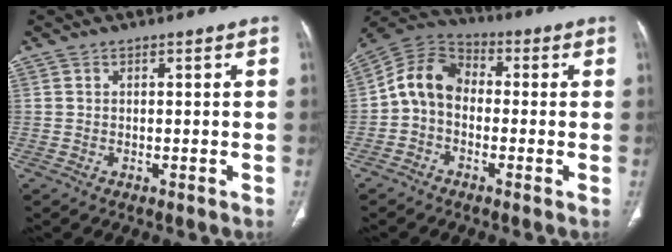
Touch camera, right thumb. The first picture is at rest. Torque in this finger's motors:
{"motor_torque": [0.88, 2.04, 0.99, -0.89, 0.08]}